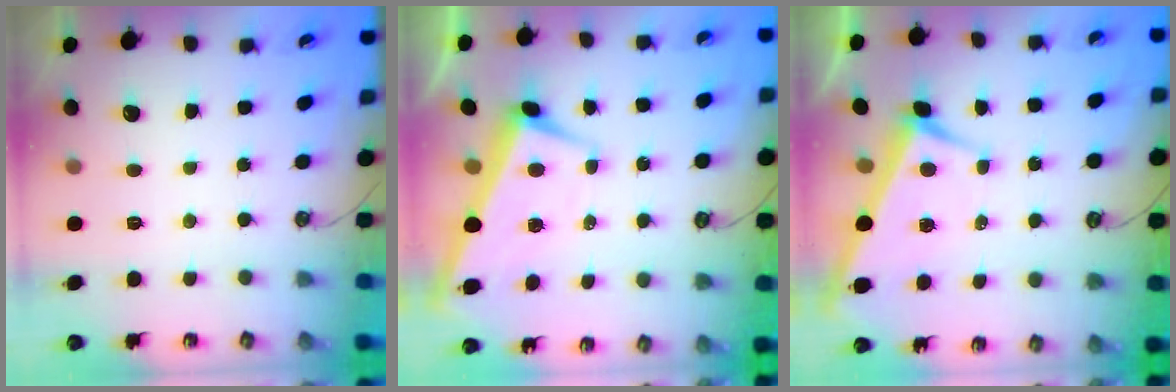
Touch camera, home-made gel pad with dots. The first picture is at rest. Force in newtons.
{"total": 1.8, "press": 1.5, "slide": 0.9}
{"total": 3.7, "press": 3.6, "slide": 0.7}